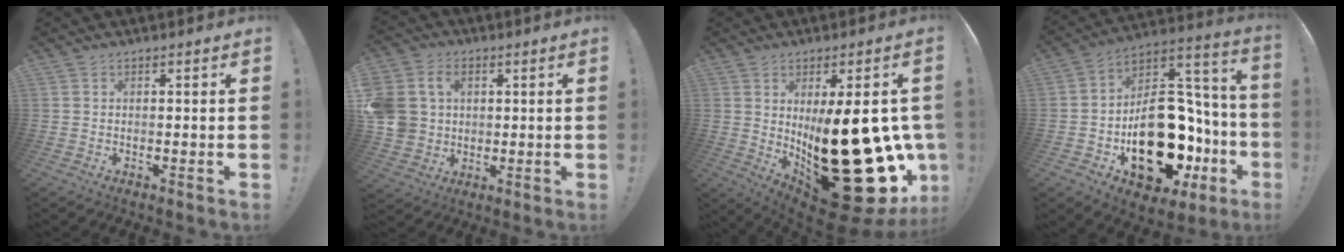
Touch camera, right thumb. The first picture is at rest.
{"total": 11.5, "force": [2.5, 9.9, 5.4], "torque": [-0.105, -0.005, 0.052]}
{"total": 31.4, "force": [-1.0, 13.0, 28.6], "torque": [-0.386, -0.036, 0.030]}
{"total": 27.8, "force": [-9.3, 16.8, 20.0], "torque": [-0.305, 0.051, -0.122]}